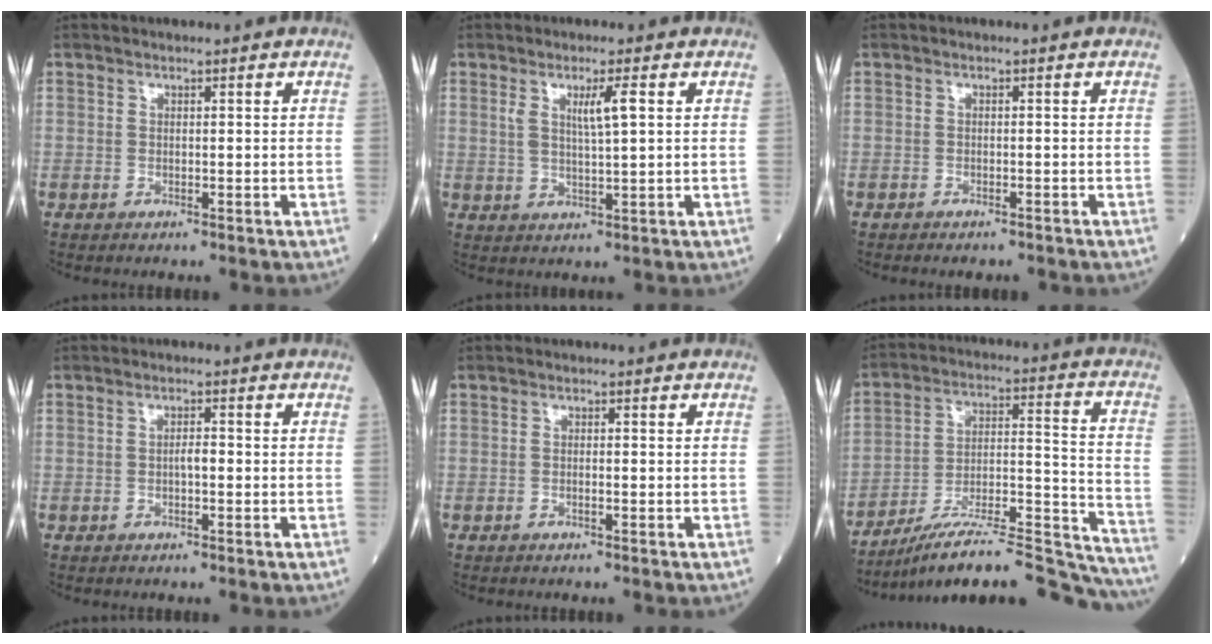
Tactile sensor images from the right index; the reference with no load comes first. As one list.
[{"total": 4.4, "force": [1.5, 0.2, 4.1], "torque": [-0.075, -0.002, 0.028]}, {"total": 1.3, "force": [-1.2, 0.3, 0.5], "torque": [-0.005, -0.001, -0.014]}, {"total": 0.9, "force": [-0.1, 0.1, 0.9], "torque": [-0.014, 0.001, -0.001]}, {"total": 0.6, "force": [-0.2, 0.1, 0.6], "torque": [-0.013, 0.000, -0.003]}, {"total": 23.4, "force": [-21.8, 0.9, 8.5], "torque": [-0.085, 0.025, -0.329]}]